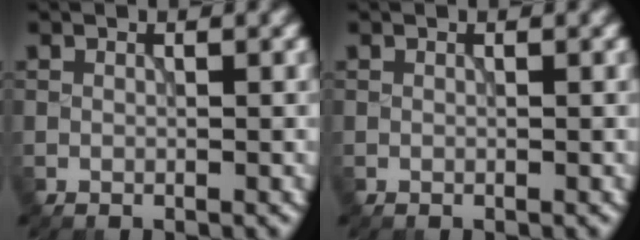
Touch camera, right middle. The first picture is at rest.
{"total": 0.0}